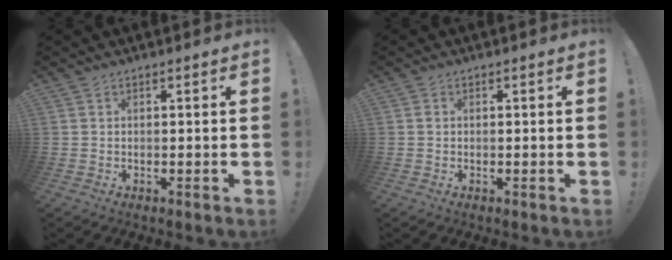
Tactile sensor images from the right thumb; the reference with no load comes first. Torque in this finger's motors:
{"motor_torque": [0.03, 0.19, 0.07, 0.20, -0.09]}